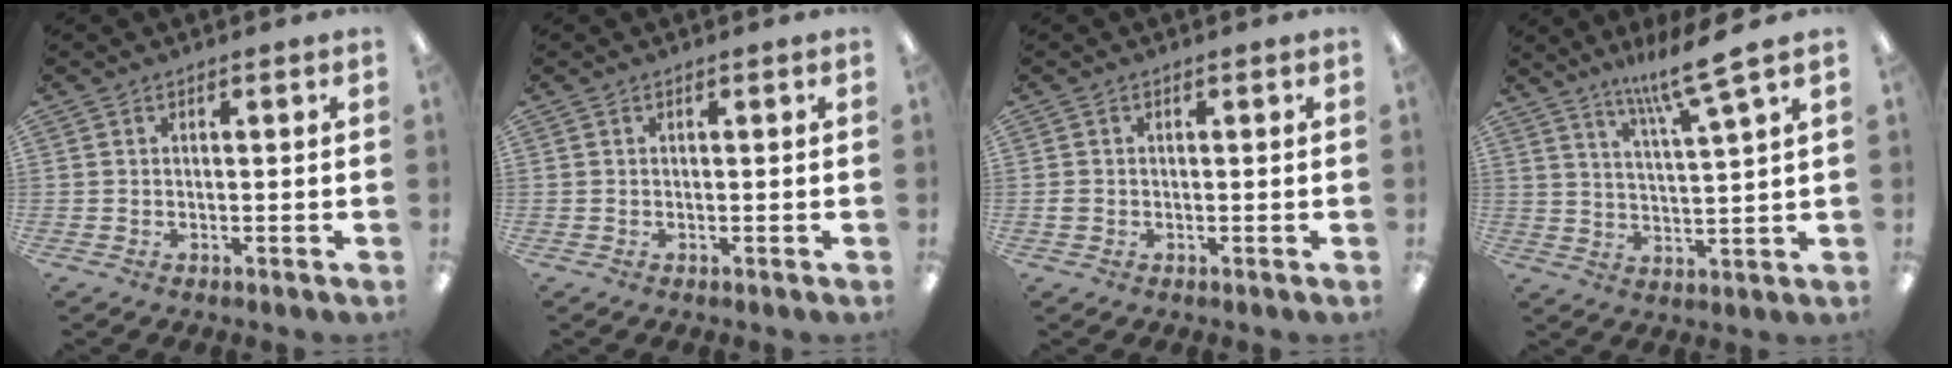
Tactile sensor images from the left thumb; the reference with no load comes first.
{"total": 0.0}
{"total": 1.0, "force": [-0.3, 0.9, 0.1], "torque": [-0.002, 0.005, -0.007]}
{"total": 9.8, "force": [7.5, 0.3, 6.3], "torque": [-0.117, -0.039, 0.126]}